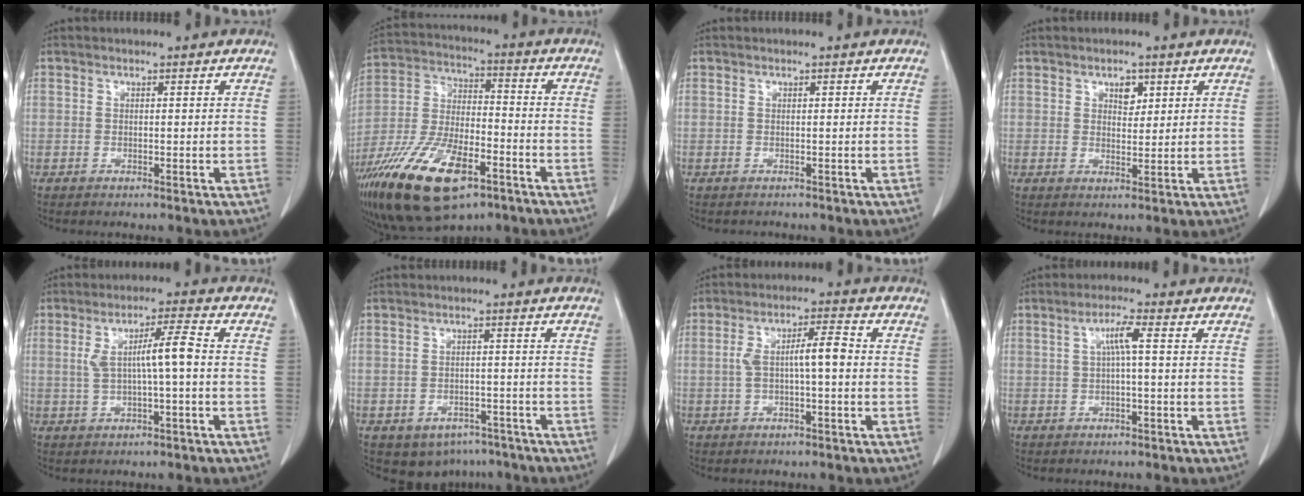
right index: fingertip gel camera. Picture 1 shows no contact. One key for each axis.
{"total": 19.0, "fx": -10.6, "fy": 7.3, "fz": 14.0, "tx": -0.296, "ty": -0.017, "tz": -0.188}
{"total": 0.6, "fx": -0.4, "fy": 0.4, "fz": 0.3, "tx": -0.001, "ty": 0.002, "tz": -0.004}
{"total": 2.6, "fx": 1.4, "fy": 1.5, "fz": 1.6, "tx": -0.021, "ty": -0.002, "tz": 0.023}
{"total": 6.1, "fx": 0.2, "fy": 0.4, "fz": 6.1, "tx": -0.110, "ty": 0.013, "tz": 0.005}
{"total": 6.9, "fx": -4.8, "fy": 4.7, "fz": 1.7, "tx": -0.017, "ty": 0.010, "tz": -0.061}
{"total": 5.9, "fx": -0.2, "fy": 1.2, "fz": 5.7, "tx": -0.110, "ty": 0.022, "tz": -0.003}
{"total": 3.4, "fx": 0.5, "fy": 0.0, "fz": 3.3, "tx": -0.064, "ty": 0.008, "tz": 0.011}